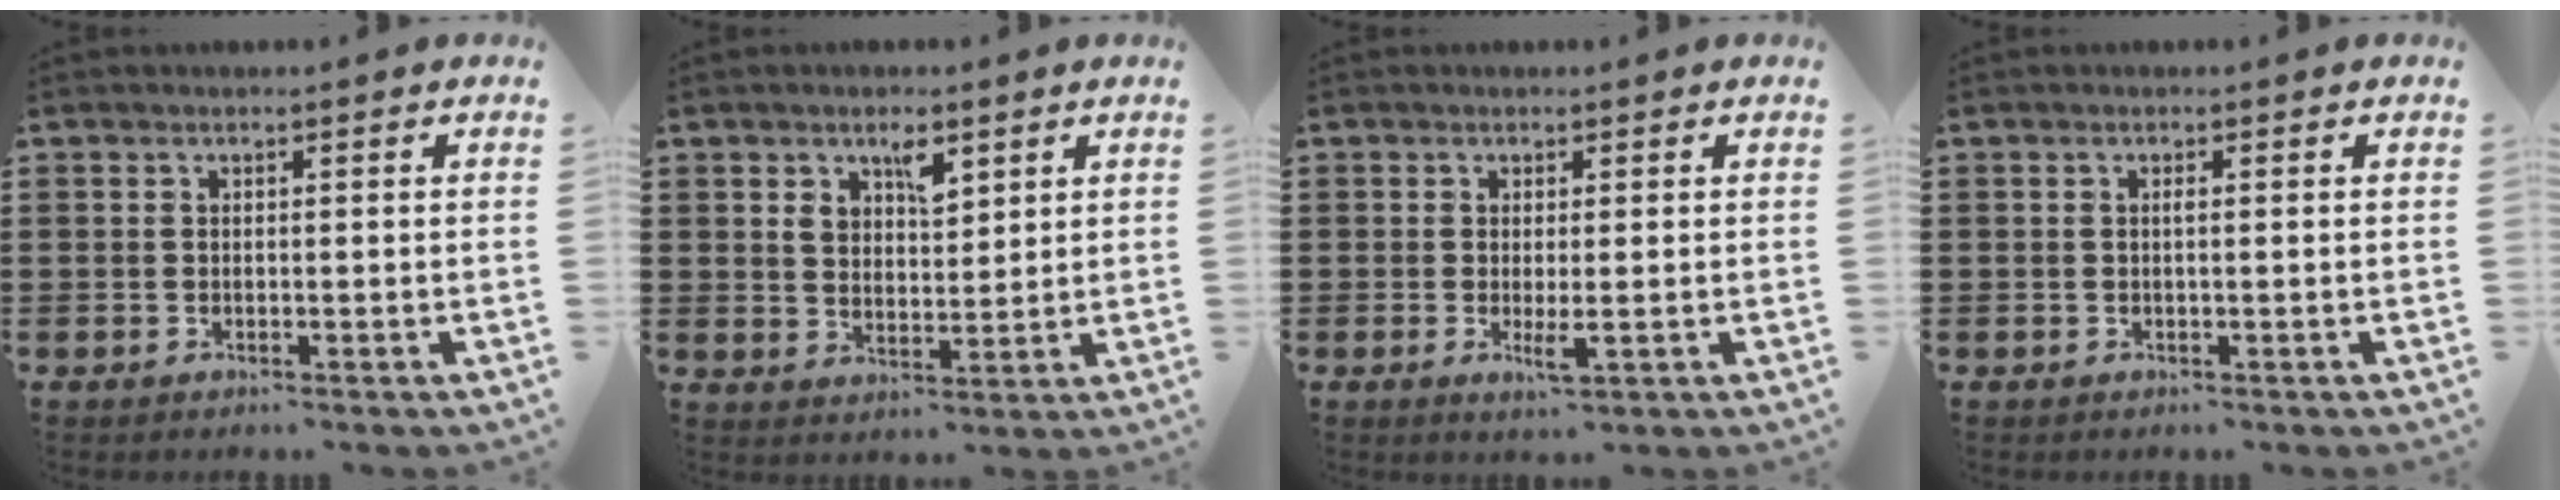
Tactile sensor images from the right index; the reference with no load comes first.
{"total": 4.0, "force": [2.5, 2.1, 2.4], "torque": [-0.040, 0.001, 0.041]}
{"total": 2.6, "force": [-0.5, 0.7, 2.5], "torque": [-0.050, -0.004, -0.011]}
{"total": 0.6, "force": [-0.1, -0.1, 0.6], "torque": [-0.011, -0.003, -0.001]}